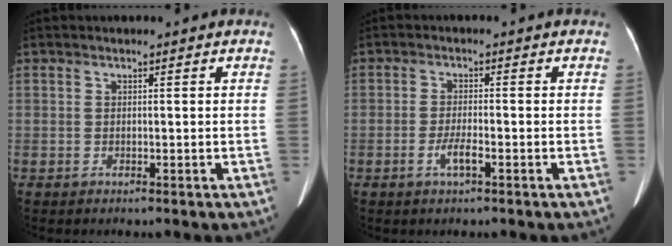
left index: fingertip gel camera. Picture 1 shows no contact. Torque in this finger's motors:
{"motor_torque": [0.56, 0.35, 0.26, 0.08]}